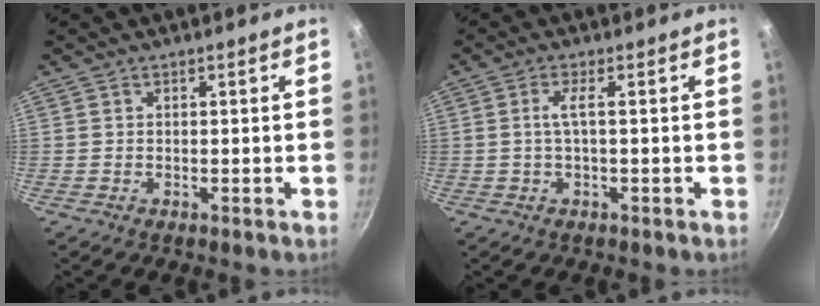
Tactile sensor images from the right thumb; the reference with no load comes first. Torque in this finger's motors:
{"motor_torque": [-0.51, 0.29, -0.21, 0.21, -0.04]}